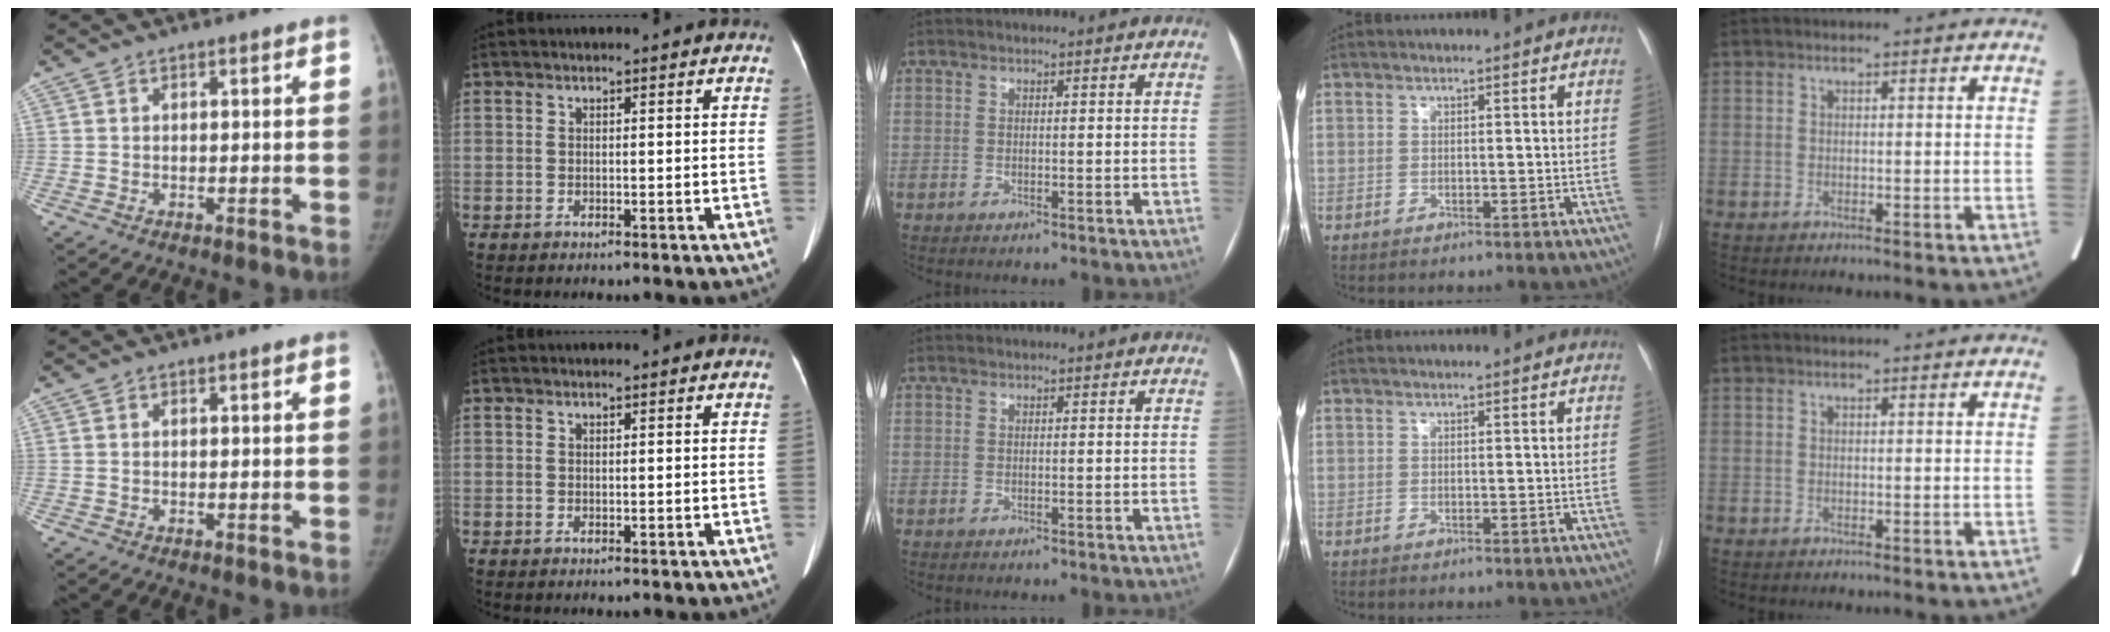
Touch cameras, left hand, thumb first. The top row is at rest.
{}